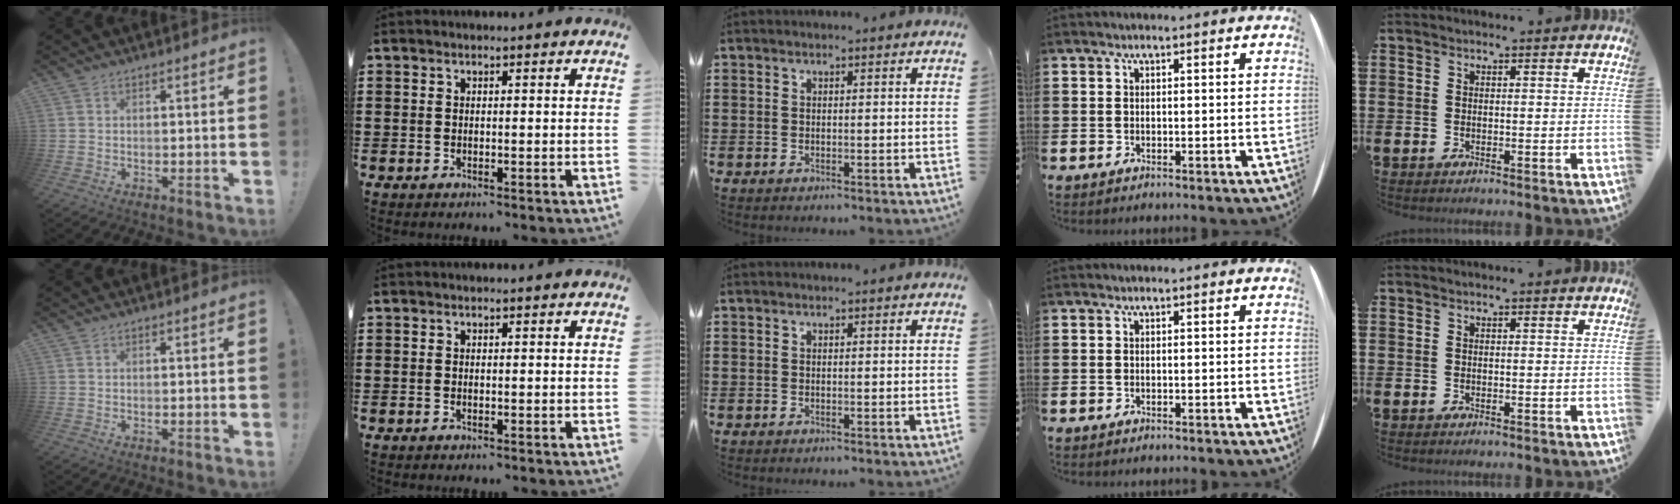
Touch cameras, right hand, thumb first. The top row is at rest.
{}